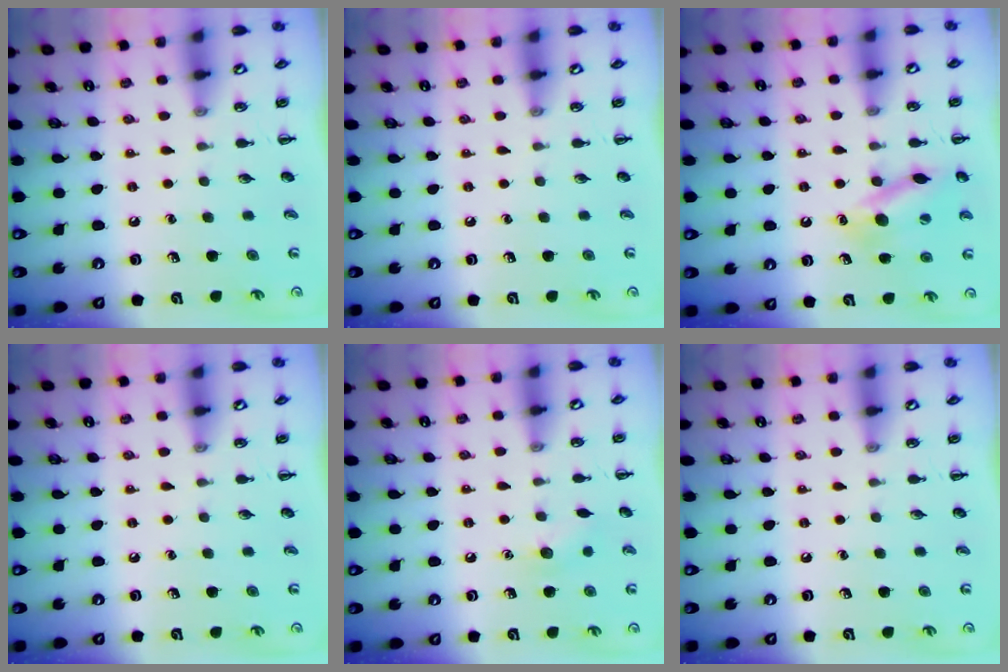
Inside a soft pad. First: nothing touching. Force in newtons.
{"total": 0.0}
{"total": 13.2, "press": 13.0, "slide": 2.3}
{"total": 0.0}
{"total": 5.8, "press": 5.6, "slide": 1.4}
{"total": 0.0}